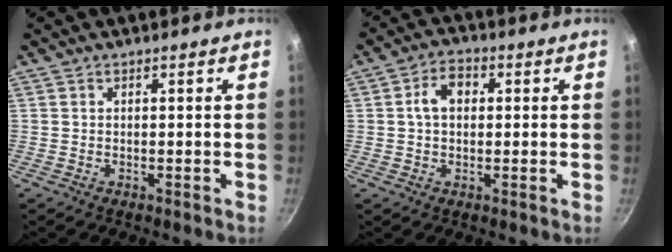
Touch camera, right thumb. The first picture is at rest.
{"total": 5.6, "force": [0.8, 3.9, 3.9], "torque": [-0.047, 0.015, 0.005]}